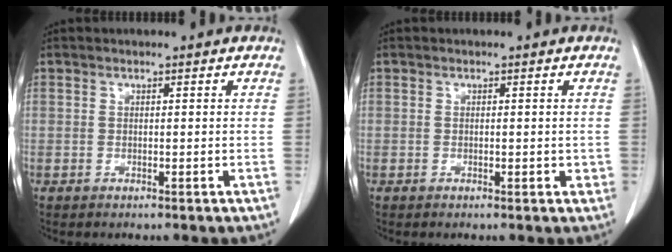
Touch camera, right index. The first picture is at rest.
{"total": 1.1, "force": [-0.1, 0.6, 0.9], "torque": [-0.011, 0.000, -0.001]}